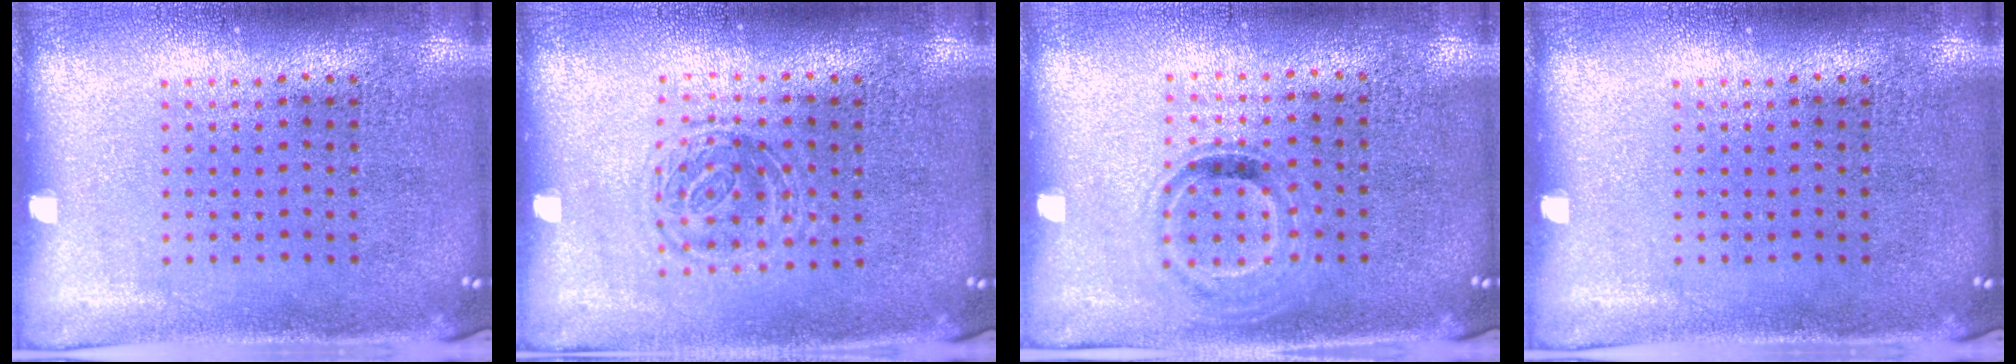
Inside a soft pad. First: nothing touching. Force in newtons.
{"total": 1.3, "press": 1.0, "slide": 0.8}
{"total": 0.9, "press": 0.8, "slide": 0.4}
{"total": 0.0}